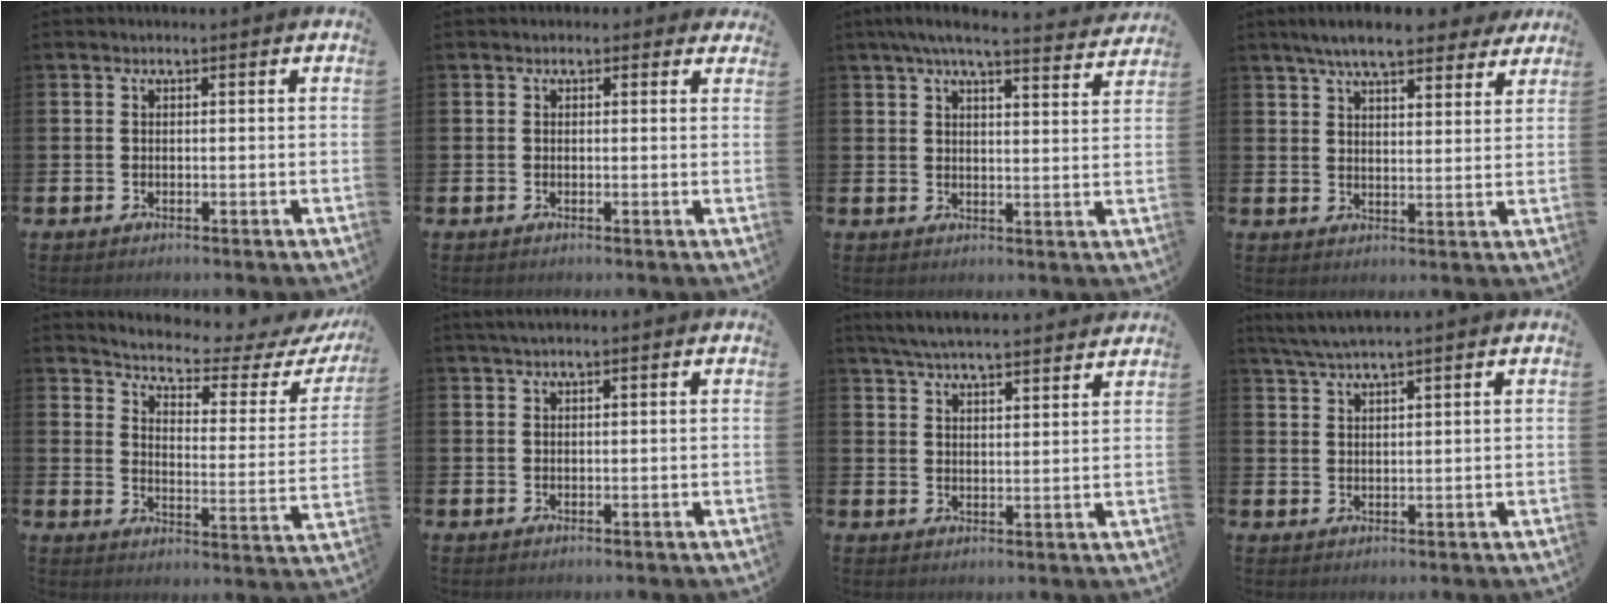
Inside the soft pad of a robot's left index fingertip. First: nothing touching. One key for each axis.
{"total": 0.6, "fx": 0.3, "fy": 0.5, "fz": 0.1, "tx": 0.002, "ty": 0.006, "tz": 0.003}
{"total": 5.8, "fx": 5.3, "fy": 0.2, "fz": 2.4, "tx": -0.052, "ty": -0.024, "tz": 0.091}
{"total": 7.8, "fx": 6.9, "fy": 1.6, "fz": 3.1, "tx": -0.068, "ty": -0.024, "tz": 0.123}
{"total": 4.4, "fx": 4.1, "fy": 0.8, "fz": 1.4, "tx": -0.044, "ty": -0.039, "tz": 0.059}
{"total": 1.2, "fx": 1.0, "fy": 0.0, "fz": 0.7, "tx": -0.018, "ty": 0.004, "tz": 0.018}
{"total": 5.7, "fx": 5.6, "fy": 0.2, "fz": 1.4, "tx": -0.041, "ty": -0.026, "tz": 0.100}
{"total": 3.6, "fx": 3.3, "fy": -0.1, "fz": 1.5, "tx": -0.044, "ty": -0.001, "tz": 0.062}